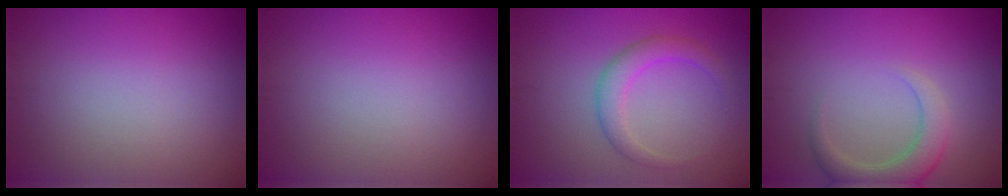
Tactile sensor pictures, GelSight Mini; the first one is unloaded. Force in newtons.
{"total": 0.0}
{"total": 2.7, "press": 2.7, "slide": 0.1}
{"total": 3.4, "press": 3.4, "slide": 0.3}